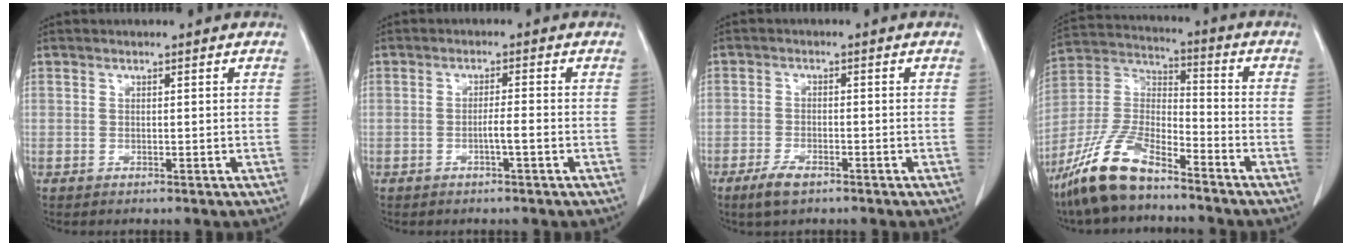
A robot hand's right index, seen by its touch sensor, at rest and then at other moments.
{"total": 2.2, "force": [-0.8, -0.1, 2.0], "torque": [-0.033, 0.001, -0.018]}
{"total": 3.7, "force": [-2.6, 1.2, 2.4], "torque": [-0.053, -0.003, -0.045]}
{"total": 13.1, "force": [-10.0, 3.6, 7.8], "torque": [-0.171, 0.000, -0.194]}